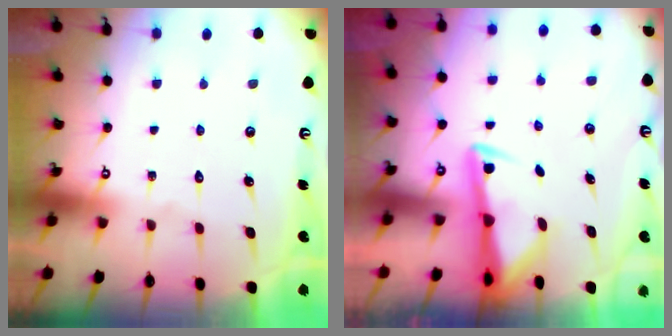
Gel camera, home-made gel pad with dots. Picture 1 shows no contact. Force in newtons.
{"total": 2.9, "press": 2.9, "slide": 0.5}